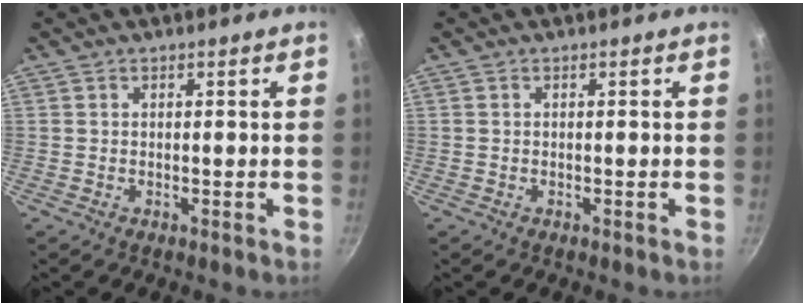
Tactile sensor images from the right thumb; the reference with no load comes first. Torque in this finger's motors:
{"motor_torque": [-0.08, -0.05, 0.00, 0.25, 0.03]}